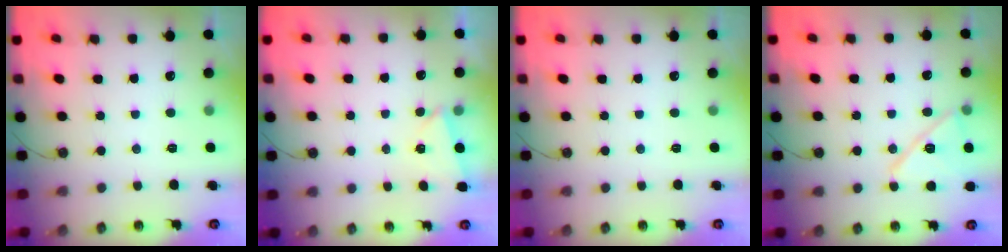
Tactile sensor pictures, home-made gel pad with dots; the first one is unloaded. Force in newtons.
{"total": 2.2, "press": 1.8, "slide": 1.3}
{"total": 0.0}
{"total": 13.3, "press": 13.2, "slide": 1.5}